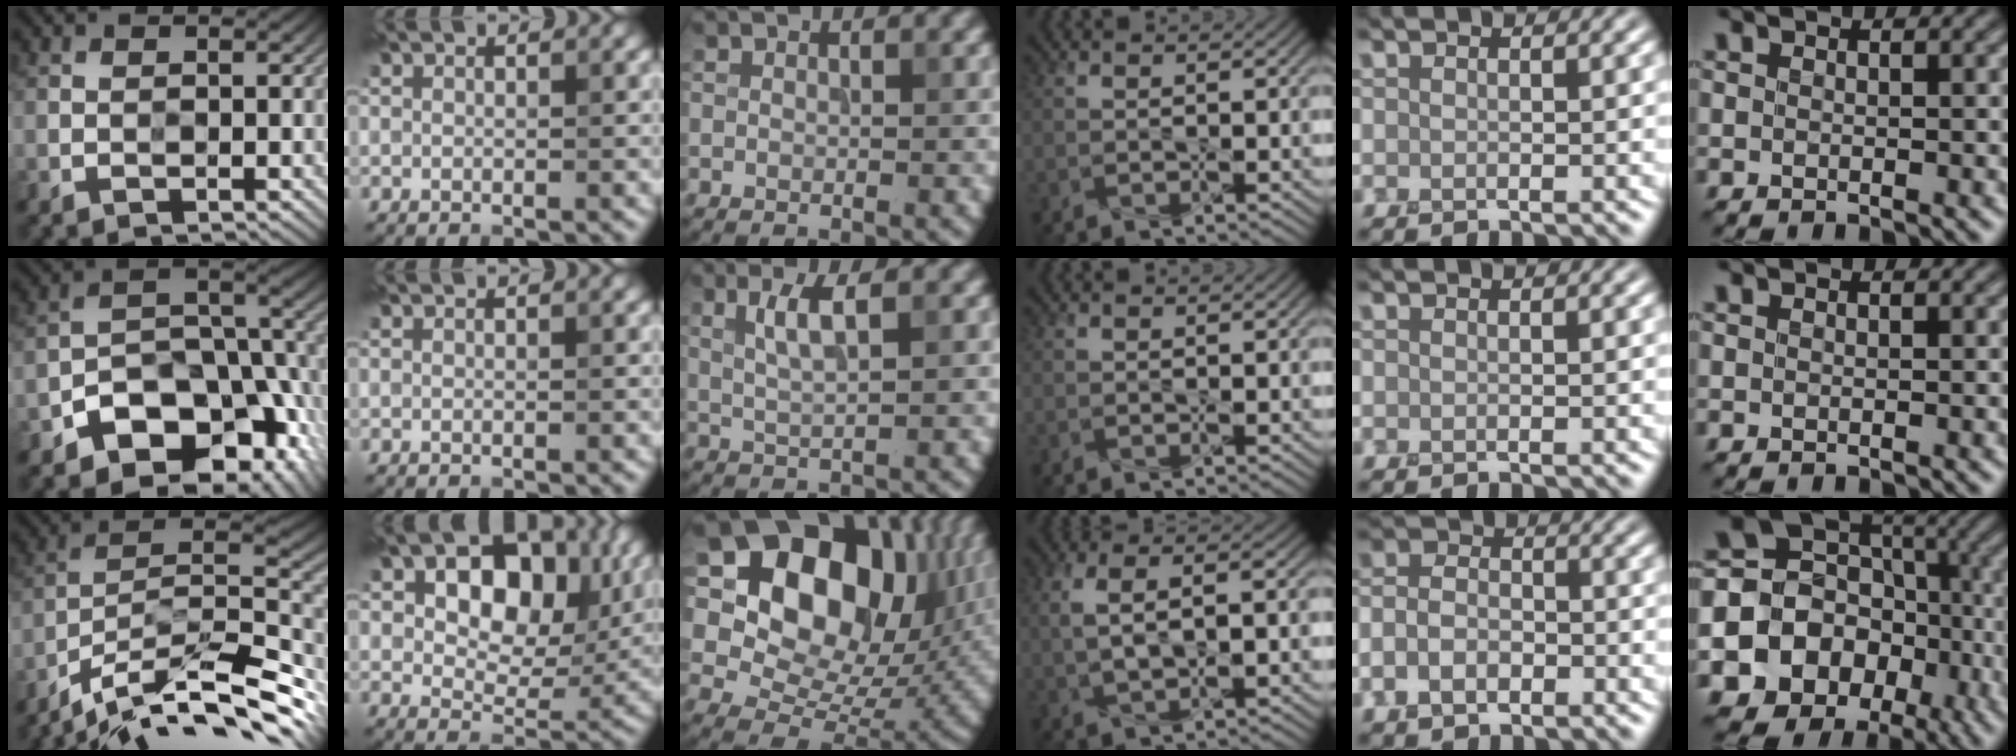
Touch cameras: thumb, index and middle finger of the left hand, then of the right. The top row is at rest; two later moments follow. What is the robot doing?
{"motion": "wipe", "object": "whiteboard"}